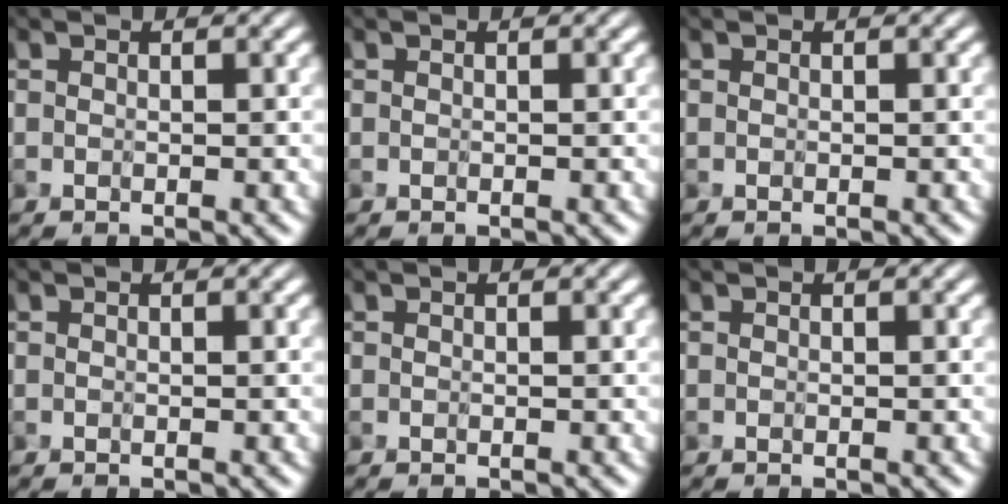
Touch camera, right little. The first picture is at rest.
{"total": 0.0}
{"total": 0.0}
{"total": 0.0}
{"total": 0.0}
{"total": 0.0}